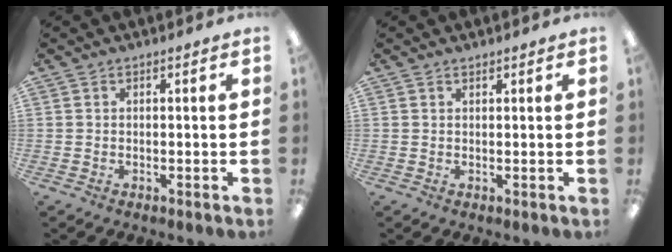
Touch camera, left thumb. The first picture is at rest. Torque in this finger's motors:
{"motor_torque": [-0.10, -0.07, -0.21, 0.10, 0.00]}